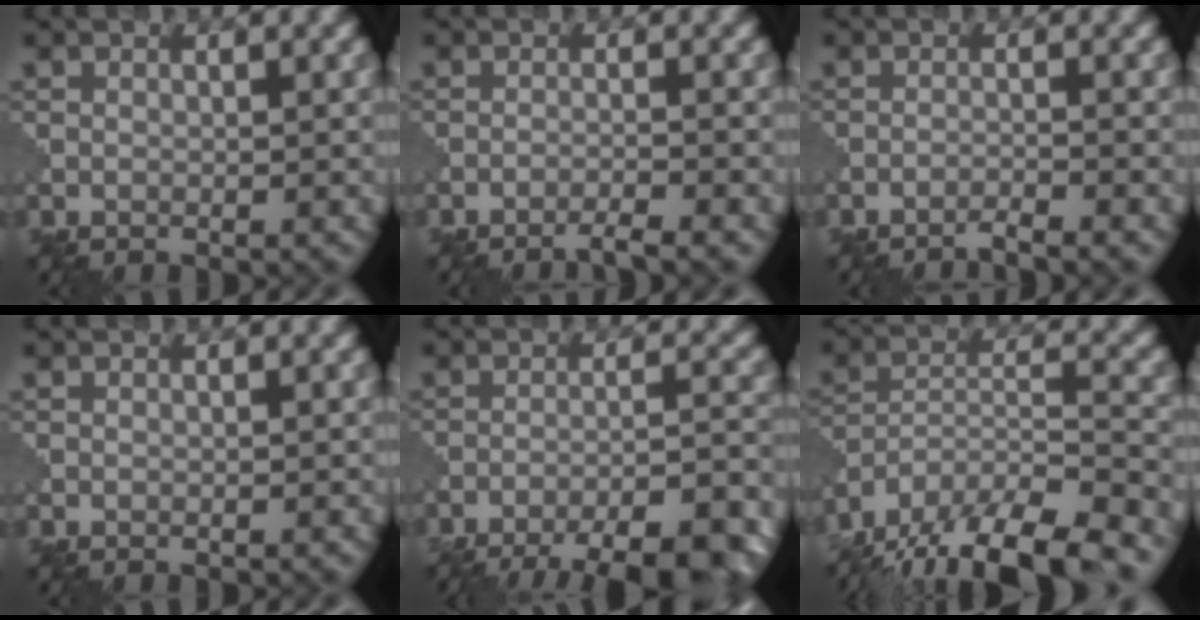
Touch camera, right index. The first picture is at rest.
{"total": 1.9, "force": [-1.5, 0.1, 1.2], "torque": [-0.012, 0.002, -0.040]}
{"total": 1.5, "force": [-1.3, 0.1, 0.8], "torque": [-0.004, 0.002, -0.036]}
{"total": 0.0}
{"total": 12.7, "force": [-10.4, 3.3, 6.6], "torque": [-0.082, -0.002, -0.129]}
{"total": 13.5, "force": [-11.2, 3.6, 6.6], "torque": [-0.115, -0.014, -0.176]}